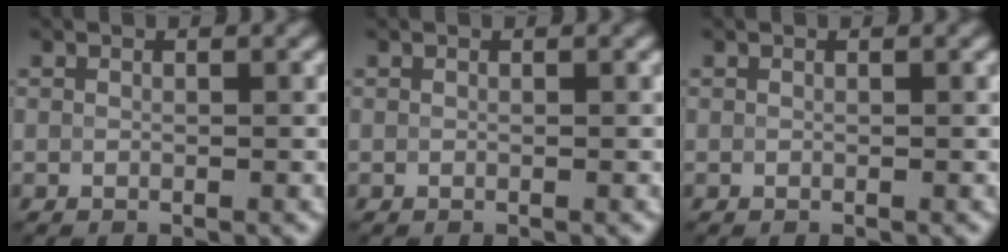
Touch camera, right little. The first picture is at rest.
{"total": 0.0}
{"total": 0.0}